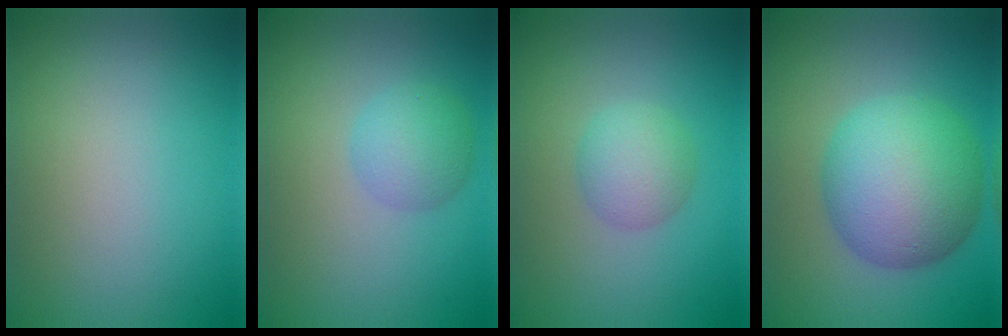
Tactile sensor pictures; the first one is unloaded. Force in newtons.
{"total": 3.0, "press": 2.9, "slide": 0.2}
{"total": 3.0, "press": 3.0, "slide": 0.1}
{"total": 9.8, "press": 9.8, "slide": 0.1}